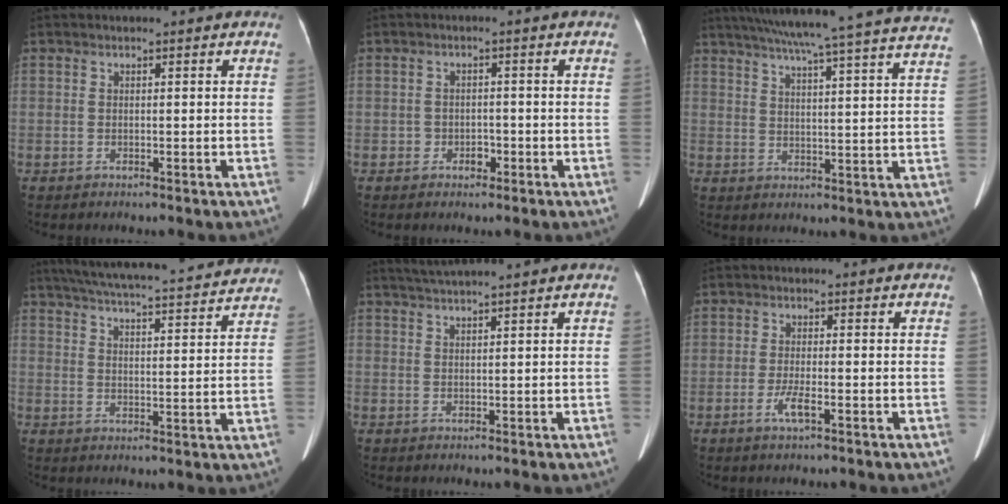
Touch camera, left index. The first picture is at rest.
{"total": 1.8, "force": [-1.0, 1.3, 0.6], "torque": [-0.010, 0.003, -0.016]}
{"total": 29.7, "force": [26.8, -0.1, 12.9], "torque": [-0.210, -0.043, 0.328]}
{"total": 25.1, "force": [22.9, 3.0, 9.8], "torque": [-0.168, -0.007, 0.290]}
{"total": 6.1, "force": [5.4, -1.0, 2.8], "torque": [-0.050, 0.029, 0.079]}
{"total": 2.7, "force": [-1.3, 0.3, 2.3], "torque": [-0.052, -0.005, -0.027]}